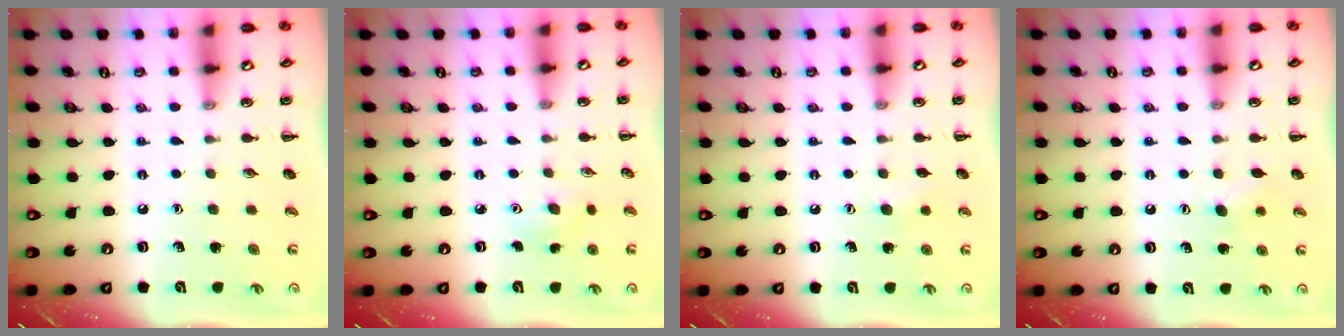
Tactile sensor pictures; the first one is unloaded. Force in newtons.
{"total": 3.9, "press": 3.7, "slide": 1.0}
{"total": 5.2, "press": 5.0, "slide": 1.2}
{"total": 5.1, "press": 4.9, "slide": 1.3}